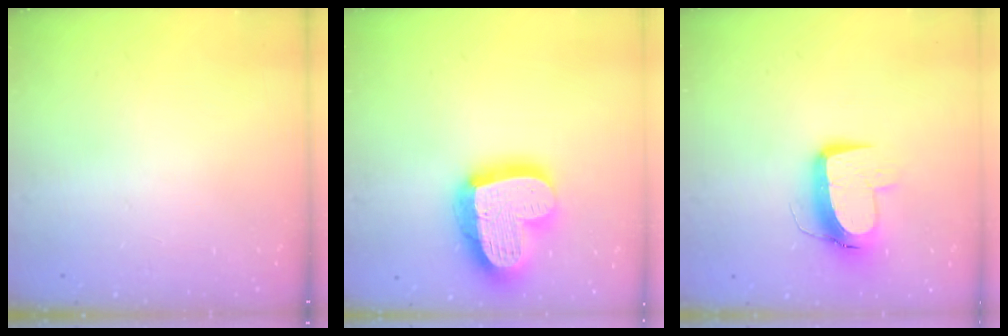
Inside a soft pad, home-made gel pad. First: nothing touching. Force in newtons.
{"total": 24.3, "press": 24.2, "slide": 2.4}
{"total": 11.2, "press": 11.1, "slide": 1.2}